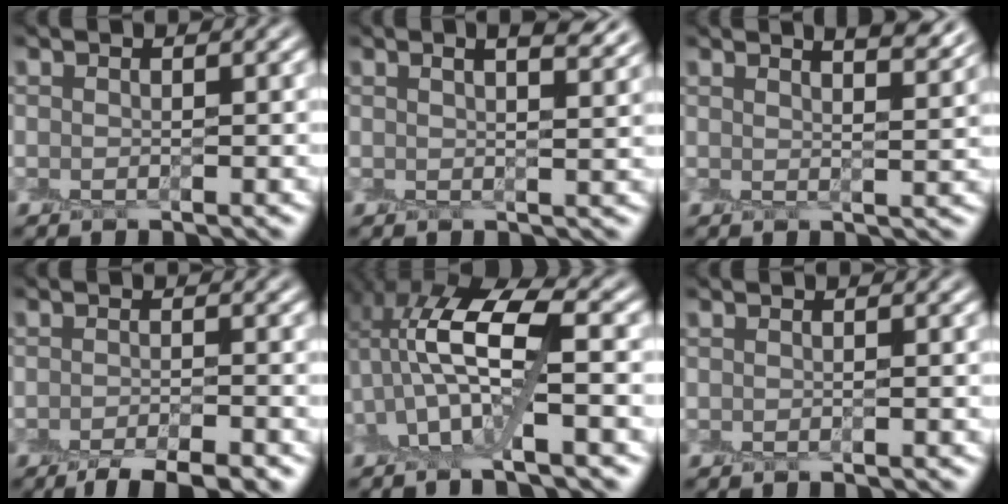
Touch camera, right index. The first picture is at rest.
{"total": 4.8, "force": [2.8, 1.7, 3.6], "torque": [-0.028, 0.020, 0.016]}
{"total": 5.2, "force": [3.8, 1.6, 3.1], "torque": [-0.016, 0.024, 0.026]}
{"total": 4.0, "force": [-2.9, 0.9, 2.6], "torque": [-0.030, 0.000, -0.049]}
{"total": 8.0, "force": [0.8, 3.6, 7.1], "torque": [-0.146, 0.018, 0.011]}
{"total": 0.0}